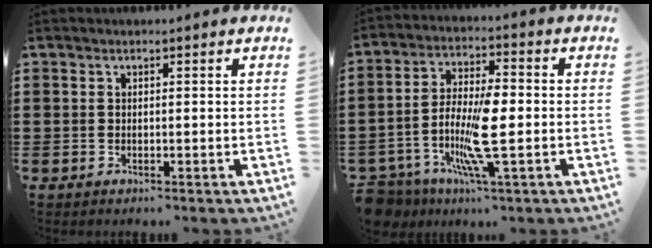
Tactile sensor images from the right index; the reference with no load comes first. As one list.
[{"total": 9.8, "force": [-3.6, 3.7, 8.3], "torque": [-0.176, -0.002, -0.067]}]